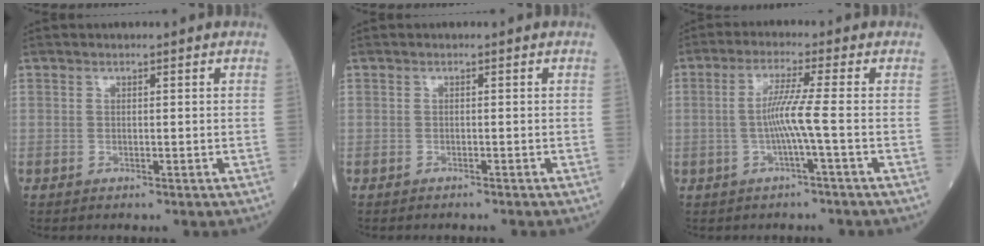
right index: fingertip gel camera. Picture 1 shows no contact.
{"total": 1.5, "force": [-1.3, -0.1, 0.7], "torque": [-0.011, 0.001, -0.014]}
{"total": 5.1, "force": [-1.0, -1.3, 4.9], "torque": [-0.101, 0.003, -0.016]}